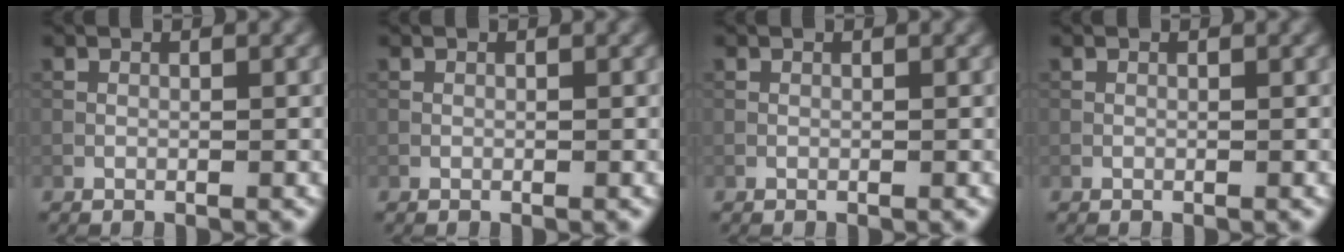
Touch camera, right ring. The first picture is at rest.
{"total": 0.0}
{"total": 0.0}
{"total": 0.0}